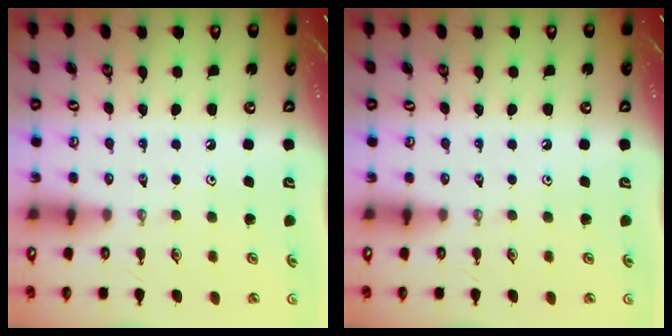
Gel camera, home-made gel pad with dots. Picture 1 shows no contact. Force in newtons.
{"total": 0.0}